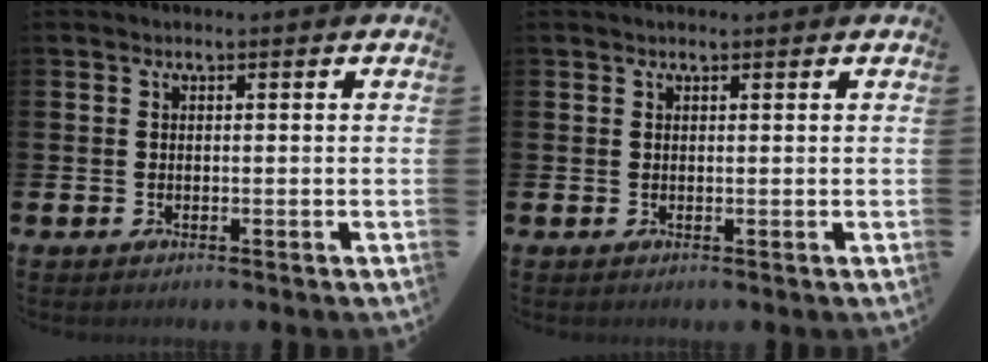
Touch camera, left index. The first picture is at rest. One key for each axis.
{"total": 0.6, "fx": 0.5, "fy": 0.1, "fz": 0.2, "tx": -0.001, "ty": 0.000, "tz": 0.009}